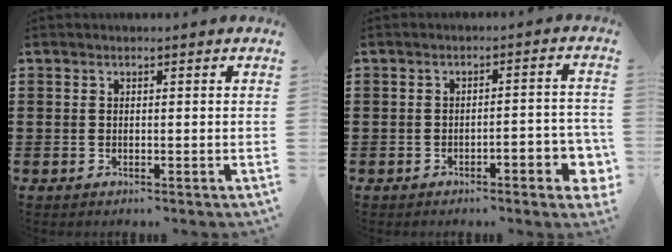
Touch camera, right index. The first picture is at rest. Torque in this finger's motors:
{"motor_torque": [0.03, -0.02, 0.25, 0.04]}